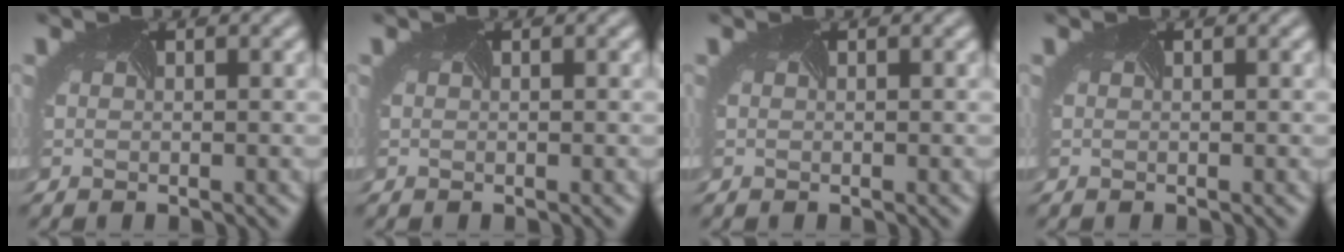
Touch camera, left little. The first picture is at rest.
{"total": 0.0}
{"total": 0.0}
{"total": 0.0}